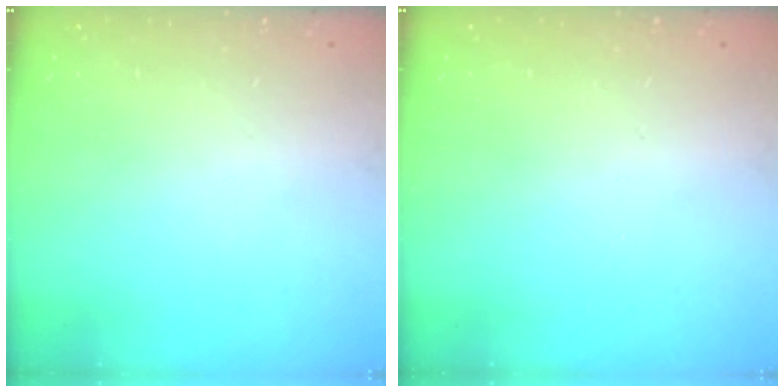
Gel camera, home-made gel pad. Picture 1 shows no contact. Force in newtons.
{"total": 0.0}